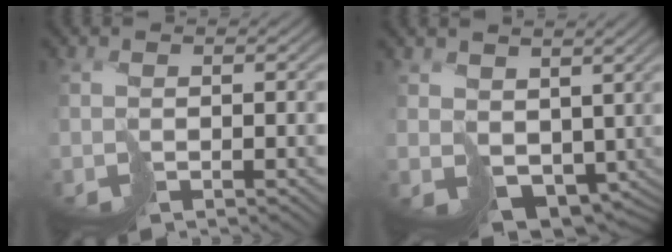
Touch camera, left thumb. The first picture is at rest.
{"total": 8.0, "force": [1.2, 5.9, 5.2], "torque": [-0.121, -0.035, 0.040]}